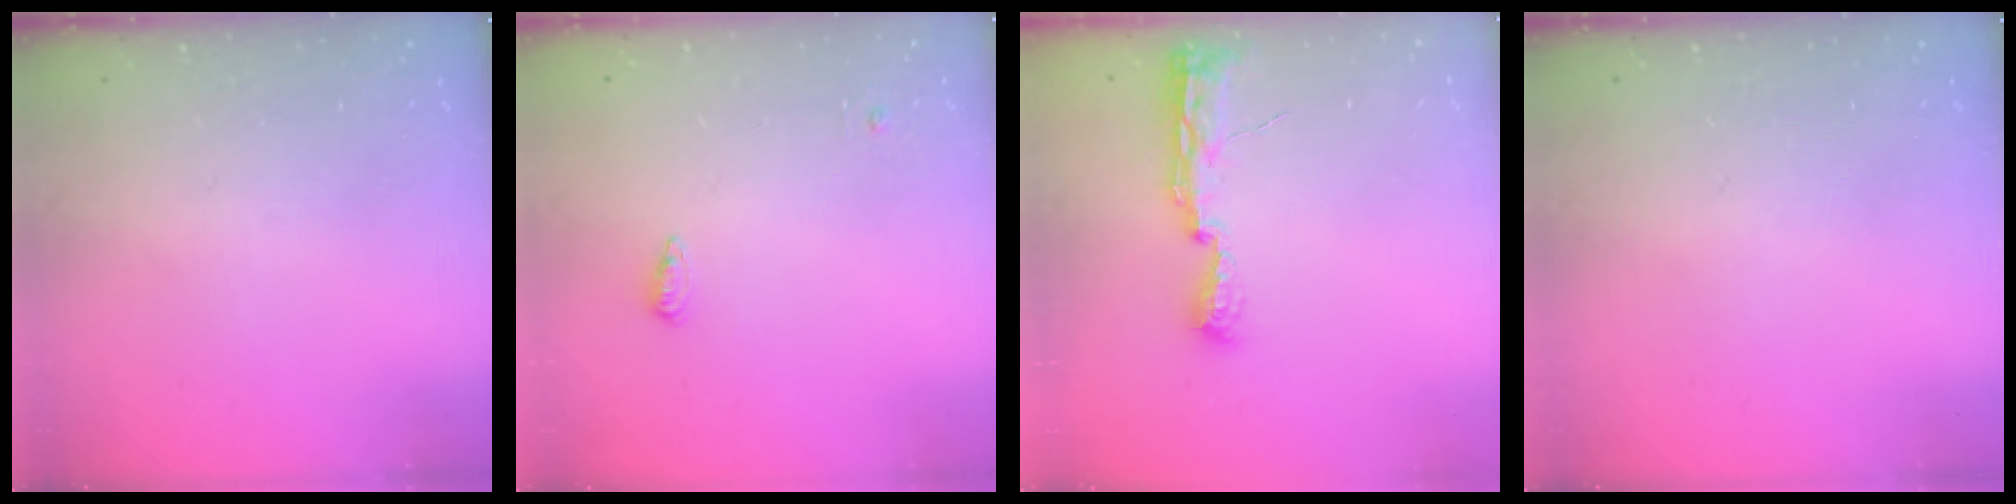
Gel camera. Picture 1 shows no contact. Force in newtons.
{"total": 4.2, "press": 4.1, "slide": 0.8}
{"total": 8.0, "press": 8.0, "slide": 0.8}
{"total": 0.0}